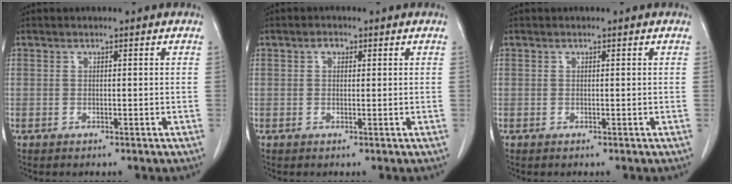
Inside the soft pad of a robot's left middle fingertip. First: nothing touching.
{"total": 1.2, "force": [0.6, 0.8, 0.7], "torque": [-0.012, 0.003, 0.007]}
{"total": 0.0}